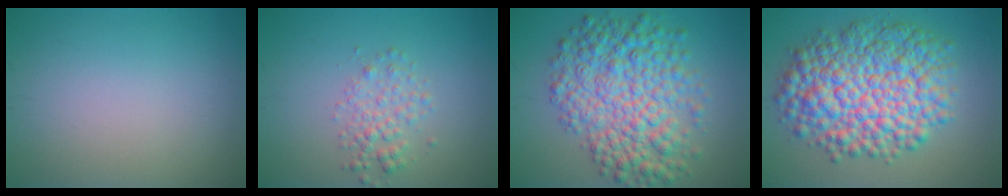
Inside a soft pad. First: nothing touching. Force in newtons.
{"total": 2.3, "press": 2.3, "slide": 0.1}
{"total": 8.7, "press": 8.7, "slide": 0.1}
{"total": 11.4, "press": 11.4, "slide": 0.2}